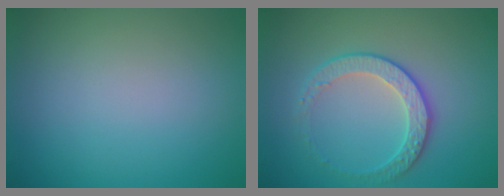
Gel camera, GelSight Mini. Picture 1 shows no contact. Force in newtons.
{"total": 2.8, "press": 2.4, "slide": 1.4}